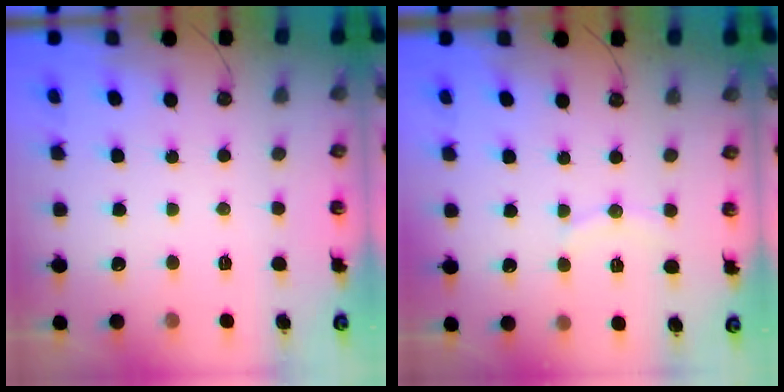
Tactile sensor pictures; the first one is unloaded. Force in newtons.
{"total": 5.5, "press": 5.5, "slide": 0.1}